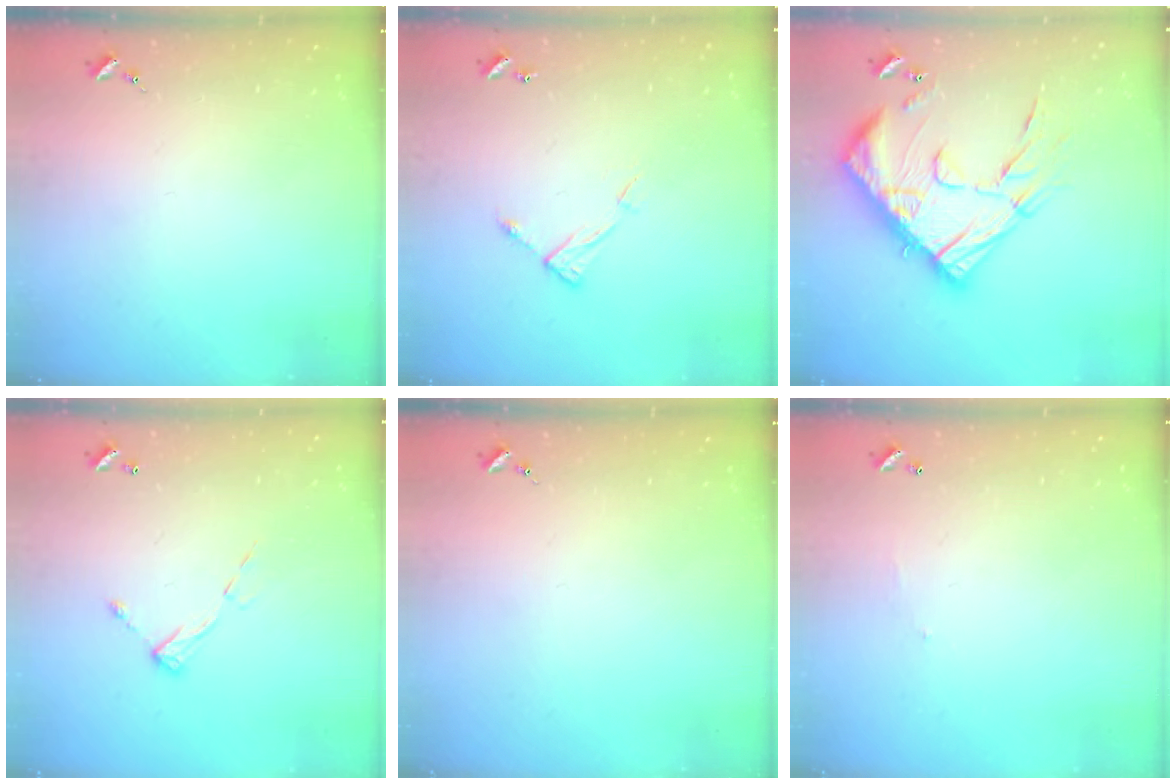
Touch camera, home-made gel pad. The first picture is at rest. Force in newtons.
{"total": 6.3, "press": 6.3, "slide": 0.4}
{"total": 24.5, "press": 24.4, "slide": 2.2}
{"total": 6.5, "press": 6.4, "slide": 0.6}
{"total": 0.0}
{"total": 3.7, "press": 3.7, "slide": 0.2}